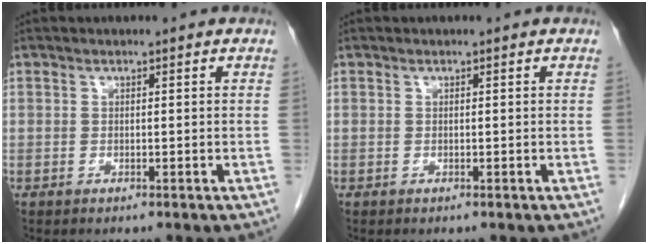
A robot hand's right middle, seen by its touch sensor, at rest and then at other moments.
{"total": 0.0}